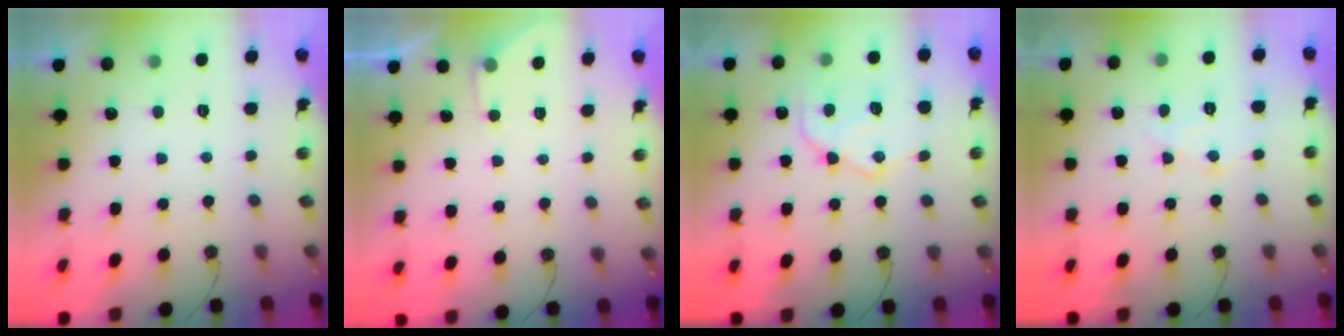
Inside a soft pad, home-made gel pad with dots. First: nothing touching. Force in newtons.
{"total": 3.0, "press": 3.0, "slide": 0.4}
{"total": 15.8, "press": 15.7, "slide": 1.7}
{"total": 8.8, "press": 8.7, "slide": 0.7}